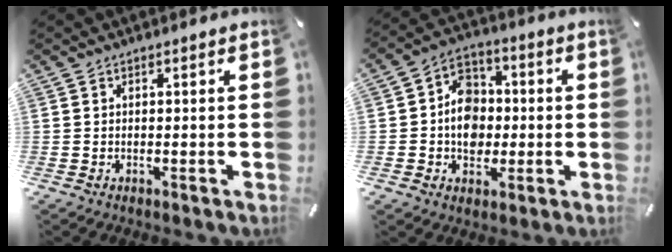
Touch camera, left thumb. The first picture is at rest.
{"total": 9.6, "force": [-1.2, 8.2, 4.8], "torque": [-0.078, 0.023, -0.019]}